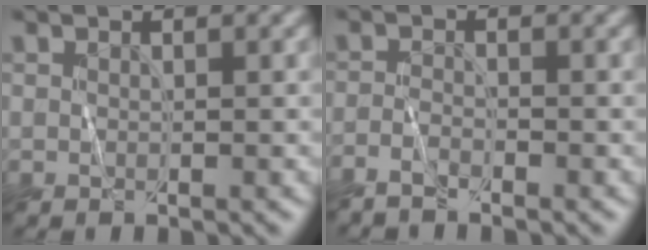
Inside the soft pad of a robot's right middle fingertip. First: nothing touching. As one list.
[{"total": 2.3, "force": [-2.2, 0.0, 0.7], "torque": [-0.010, 0.006, -0.045]}]